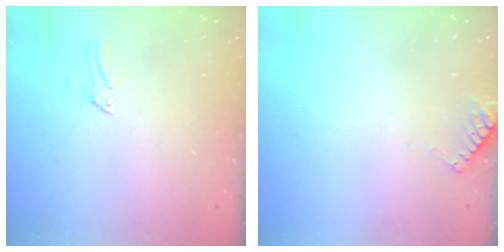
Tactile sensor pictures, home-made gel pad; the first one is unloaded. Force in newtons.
{"total": 5.4, "press": 5.3, "slide": 0.6}